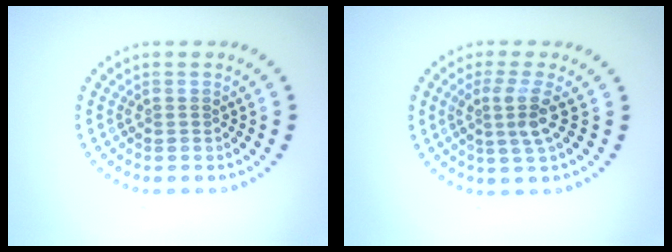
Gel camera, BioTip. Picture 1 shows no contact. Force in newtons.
{"total": 2.7, "press": 2.0, "slide": 1.9}